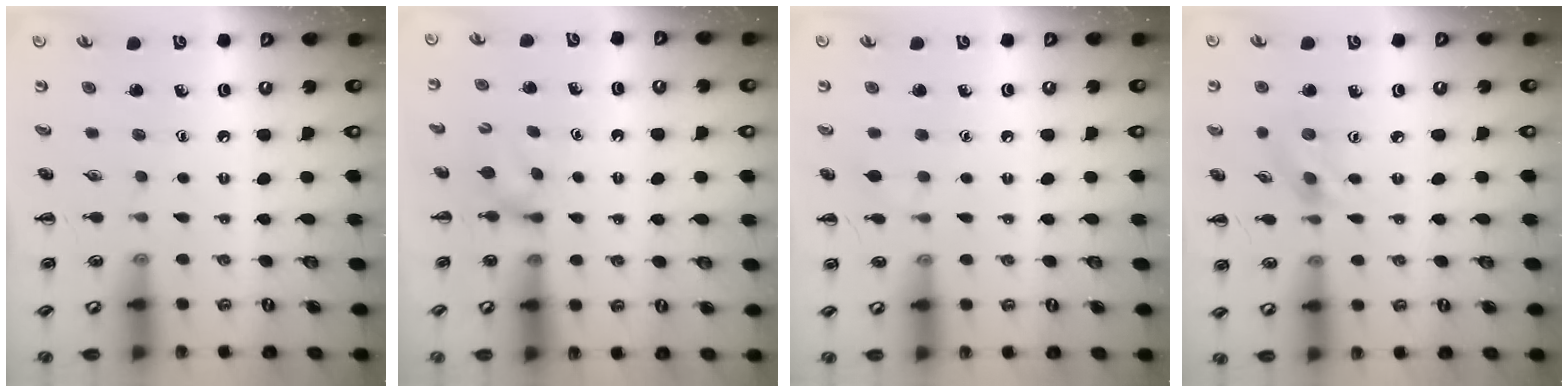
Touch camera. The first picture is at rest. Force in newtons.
{"total": 3.5, "press": 3.3, "slide": 1.0}
{"total": 3.9, "press": 3.8, "slide": 0.9}
{"total": 2.8, "press": 2.7, "slide": 0.9}